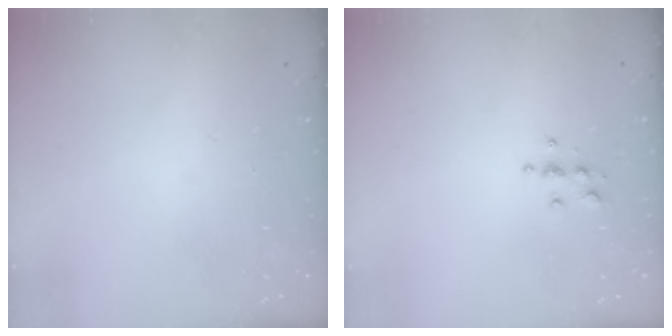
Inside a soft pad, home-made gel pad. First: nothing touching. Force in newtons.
{"total": 3.9, "press": 3.9, "slide": 0.5}